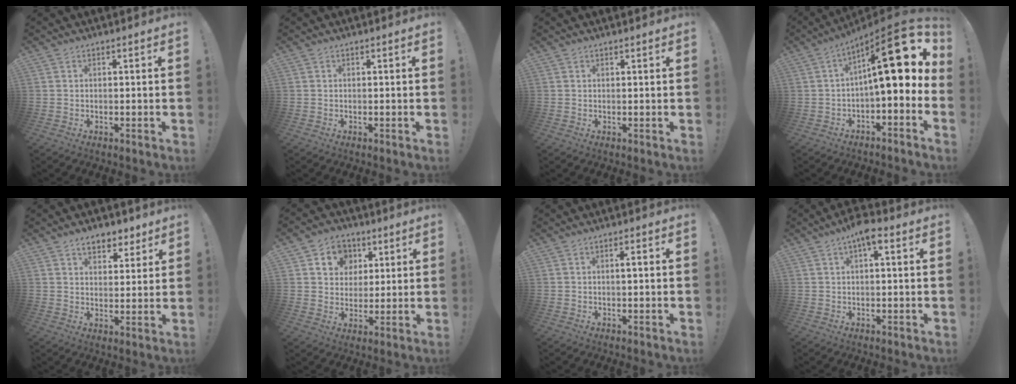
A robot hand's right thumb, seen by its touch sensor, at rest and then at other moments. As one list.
[{"total": 0.0}, {"total": 0.7, "force": [0.6, 0.1, -0.1], "torque": [0.010, -0.004, 0.011]}, {"total": 20.7, "force": [4.5, 6.0, 19.3], "torque": [-0.281, -0.021, 0.075]}, {"total": 7.2, "force": [4.9, 4.2, 3.2], "torque": [-0.039, -0.022, 0.089]}, {"total": 9.1, "force": [3.3, 8.2, 2.4], "torque": [-0.032, -0.017, 0.065]}, {"total": 1.5, "force": [0.1, 0.0, 1.5], "torque": [-0.026, 0.001, -0.002]}, {"total": 4.7, "force": [1.9, 1.2, 4.2], "torque": [-0.073, -0.002, 0.028]}]